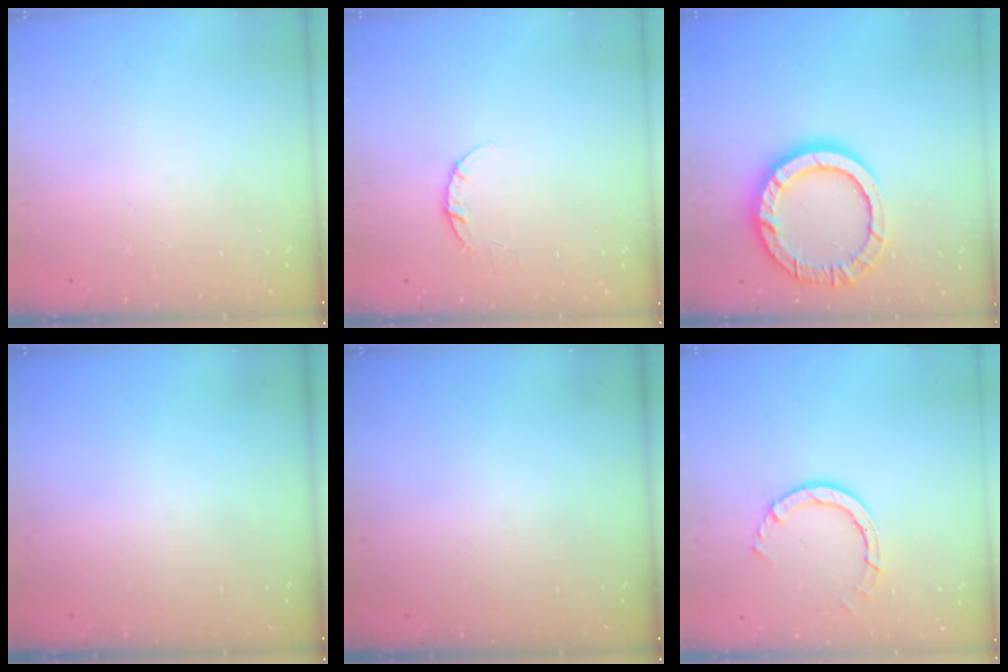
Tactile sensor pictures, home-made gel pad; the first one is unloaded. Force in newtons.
{"total": 3.8, "press": 3.8, "slide": 0.3}
{"total": 14.5, "press": 14.5, "slide": 1.1}
{"total": 0.0}
{"total": 0.0}
{"total": 5.9, "press": 5.9, "slide": 0.5}